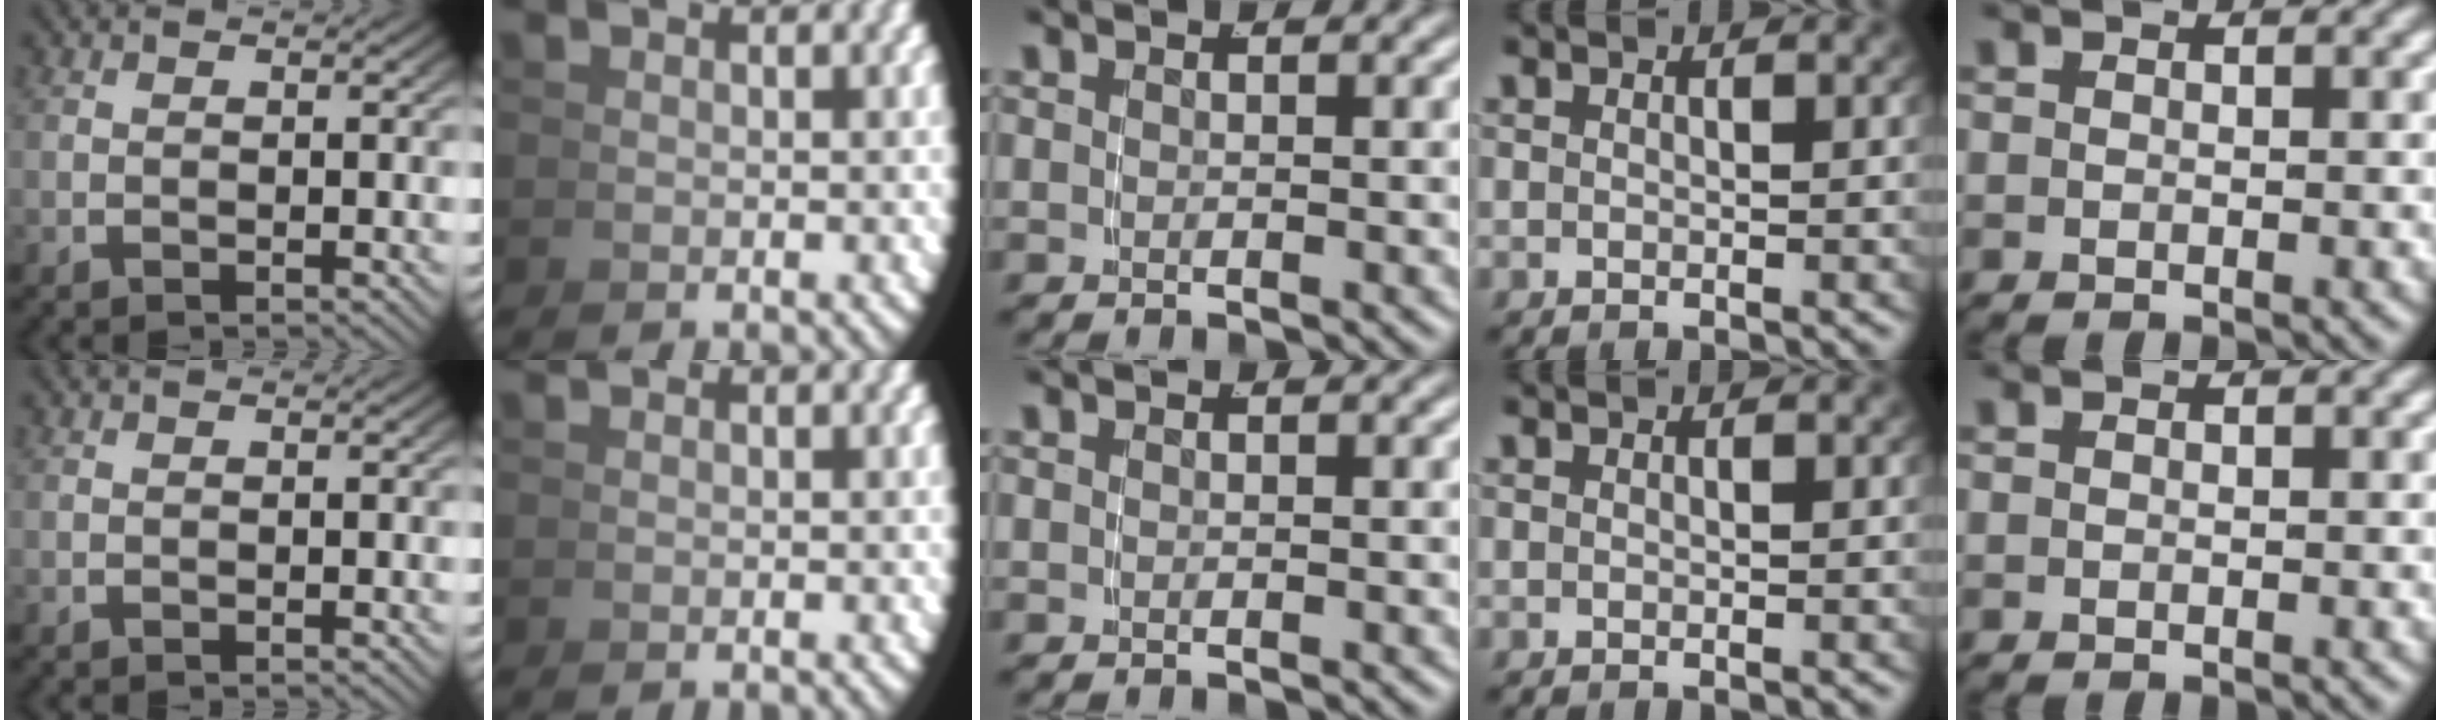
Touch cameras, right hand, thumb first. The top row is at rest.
{}